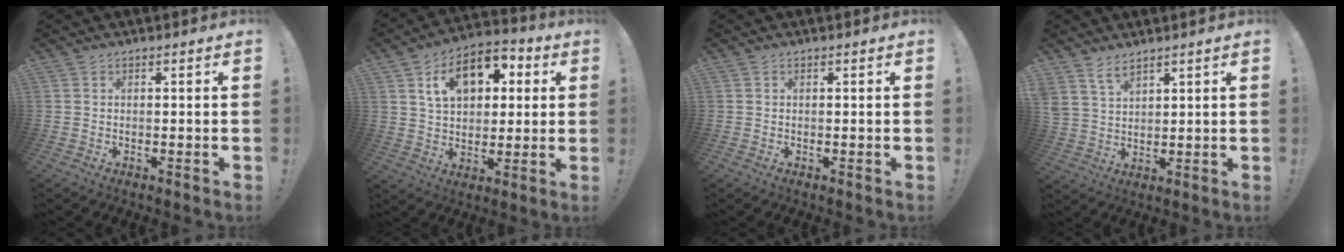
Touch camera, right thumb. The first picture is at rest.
{"total": 15.0, "force": [5.8, 10.1, 9.5], "torque": [-0.148, -0.013, 0.107]}
{"total": 0.0}
{"total": 5.3, "force": [4.4, 2.4, 1.8], "torque": [-0.034, -0.028, 0.083]}